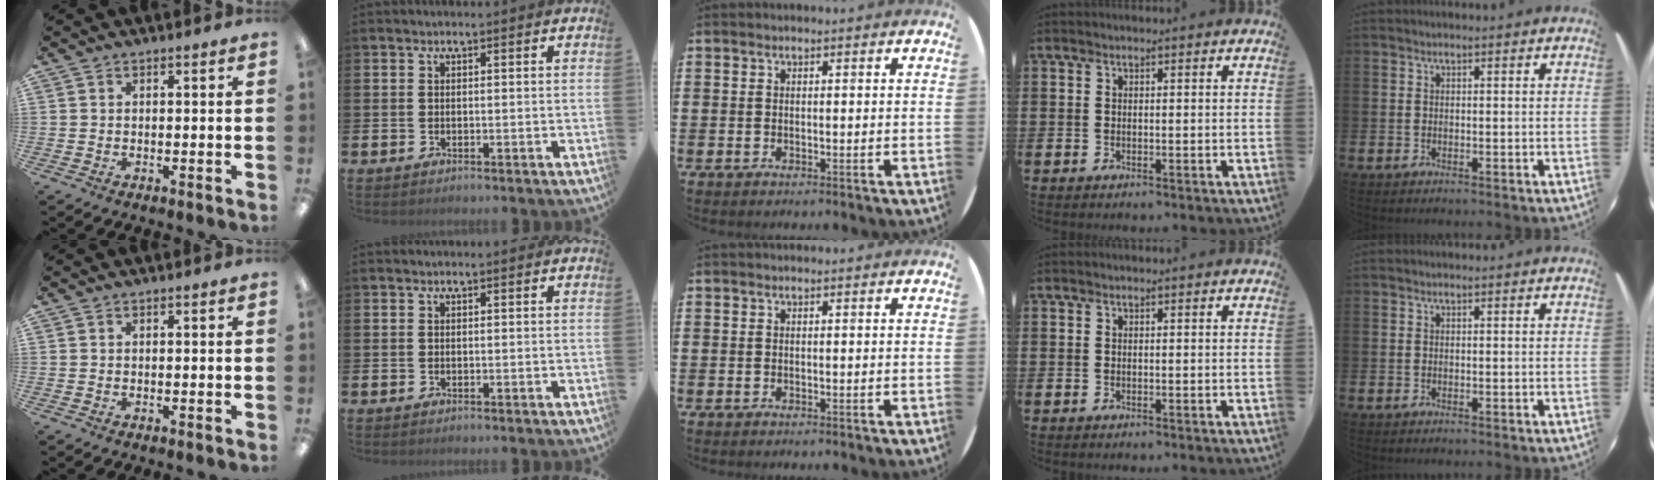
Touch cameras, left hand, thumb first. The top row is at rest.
{}